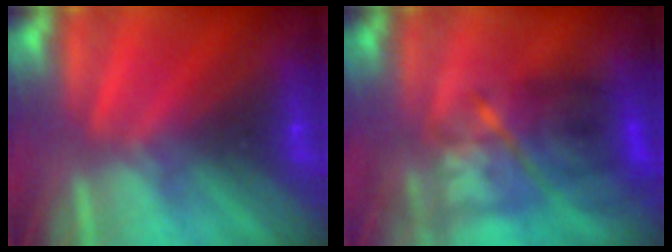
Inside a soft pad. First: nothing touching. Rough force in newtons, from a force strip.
{"total": 9.4}